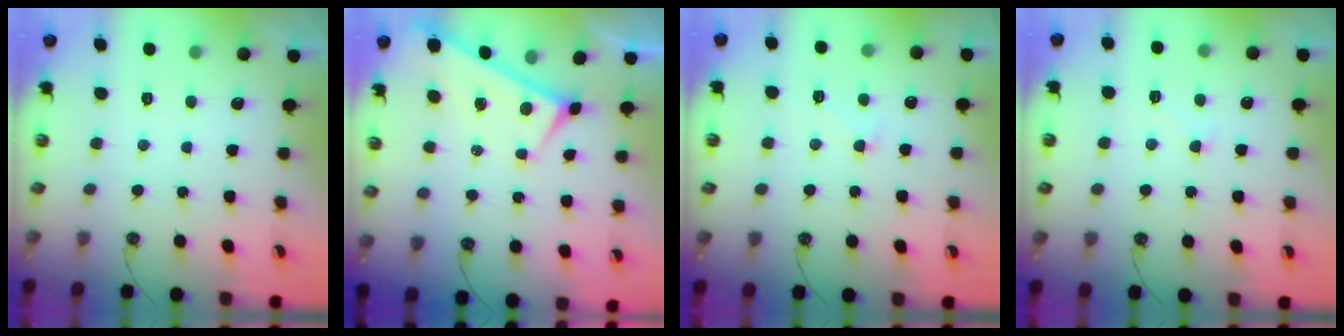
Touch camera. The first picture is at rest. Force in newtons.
{"total": 0.0}
{"total": 0.8, "press": 0.5, "slide": 0.7}
{"total": 4.4, "press": 4.4, "slide": 0.3}